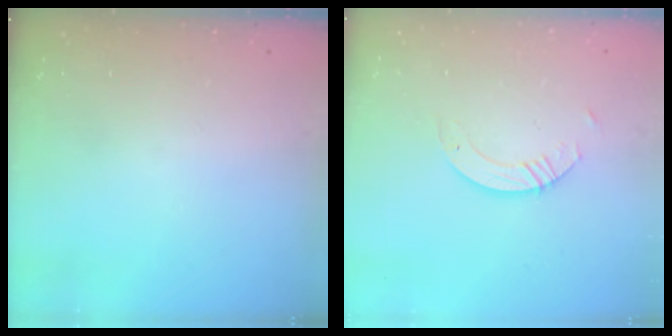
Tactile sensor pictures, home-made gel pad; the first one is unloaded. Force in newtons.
{"total": 3.8, "press": 3.7, "slide": 0.4}